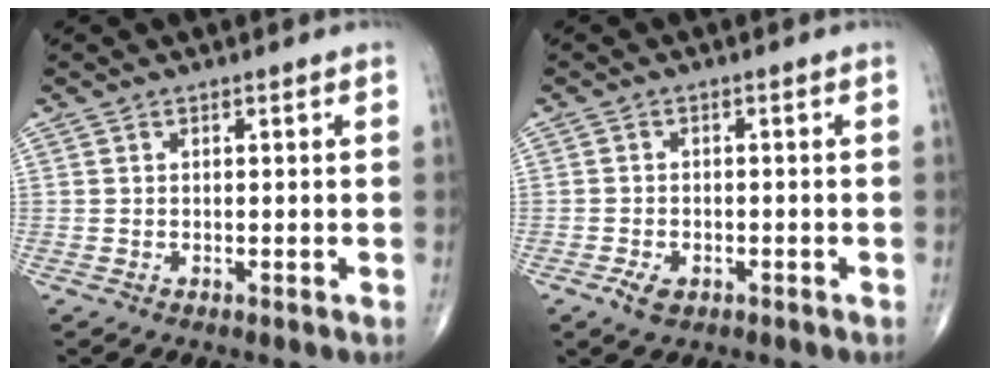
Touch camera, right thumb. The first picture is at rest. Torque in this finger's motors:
{"motor_torque": [-0.44, 0.05, 0.00, -0.02, 0.12]}